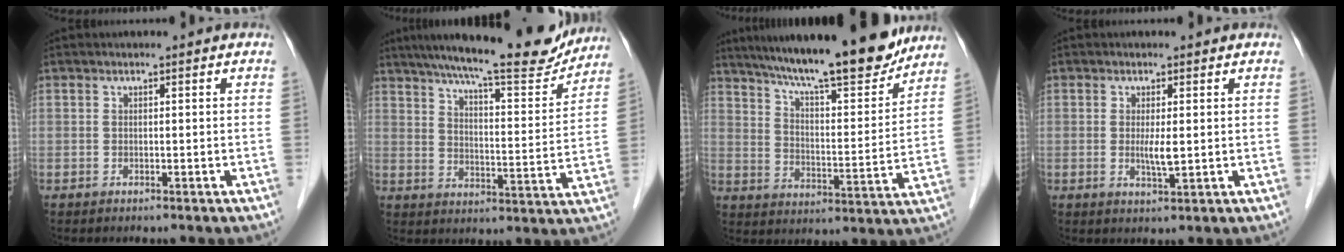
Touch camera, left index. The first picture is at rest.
{"total": 19.0, "force": [16.7, 2.3, 8.8], "torque": [-0.137, -0.017, 0.227]}
{"total": 18.7, "force": [16.2, 2.0, 9.1], "torque": [-0.148, -0.007, 0.242]}
{"total": 2.7, "force": [0.0, 0.3, 2.7], "torque": [-0.053, -0.009, 0.002]}